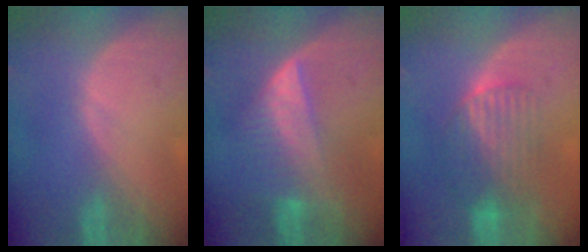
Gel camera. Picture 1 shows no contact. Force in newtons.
{"total": 6.3, "press": 6.2, "slide": 1.0}
{"total": 6.5, "press": 6.4, "slide": 1.0}